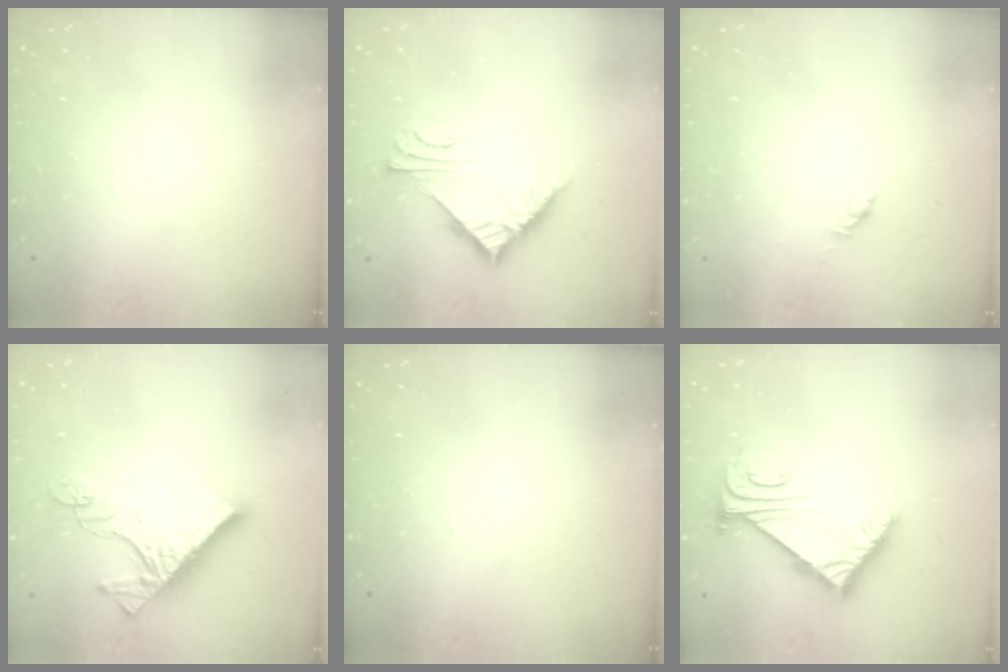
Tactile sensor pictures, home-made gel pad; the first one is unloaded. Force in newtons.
{"total": 6.9, "press": 6.8, "slide": 0.5}
{"total": 0.0}
{"total": 15.3, "press": 15.3, "slide": 1.0}
{"total": 0.0}
{"total": 8.0, "press": 8.0, "slide": 0.6}